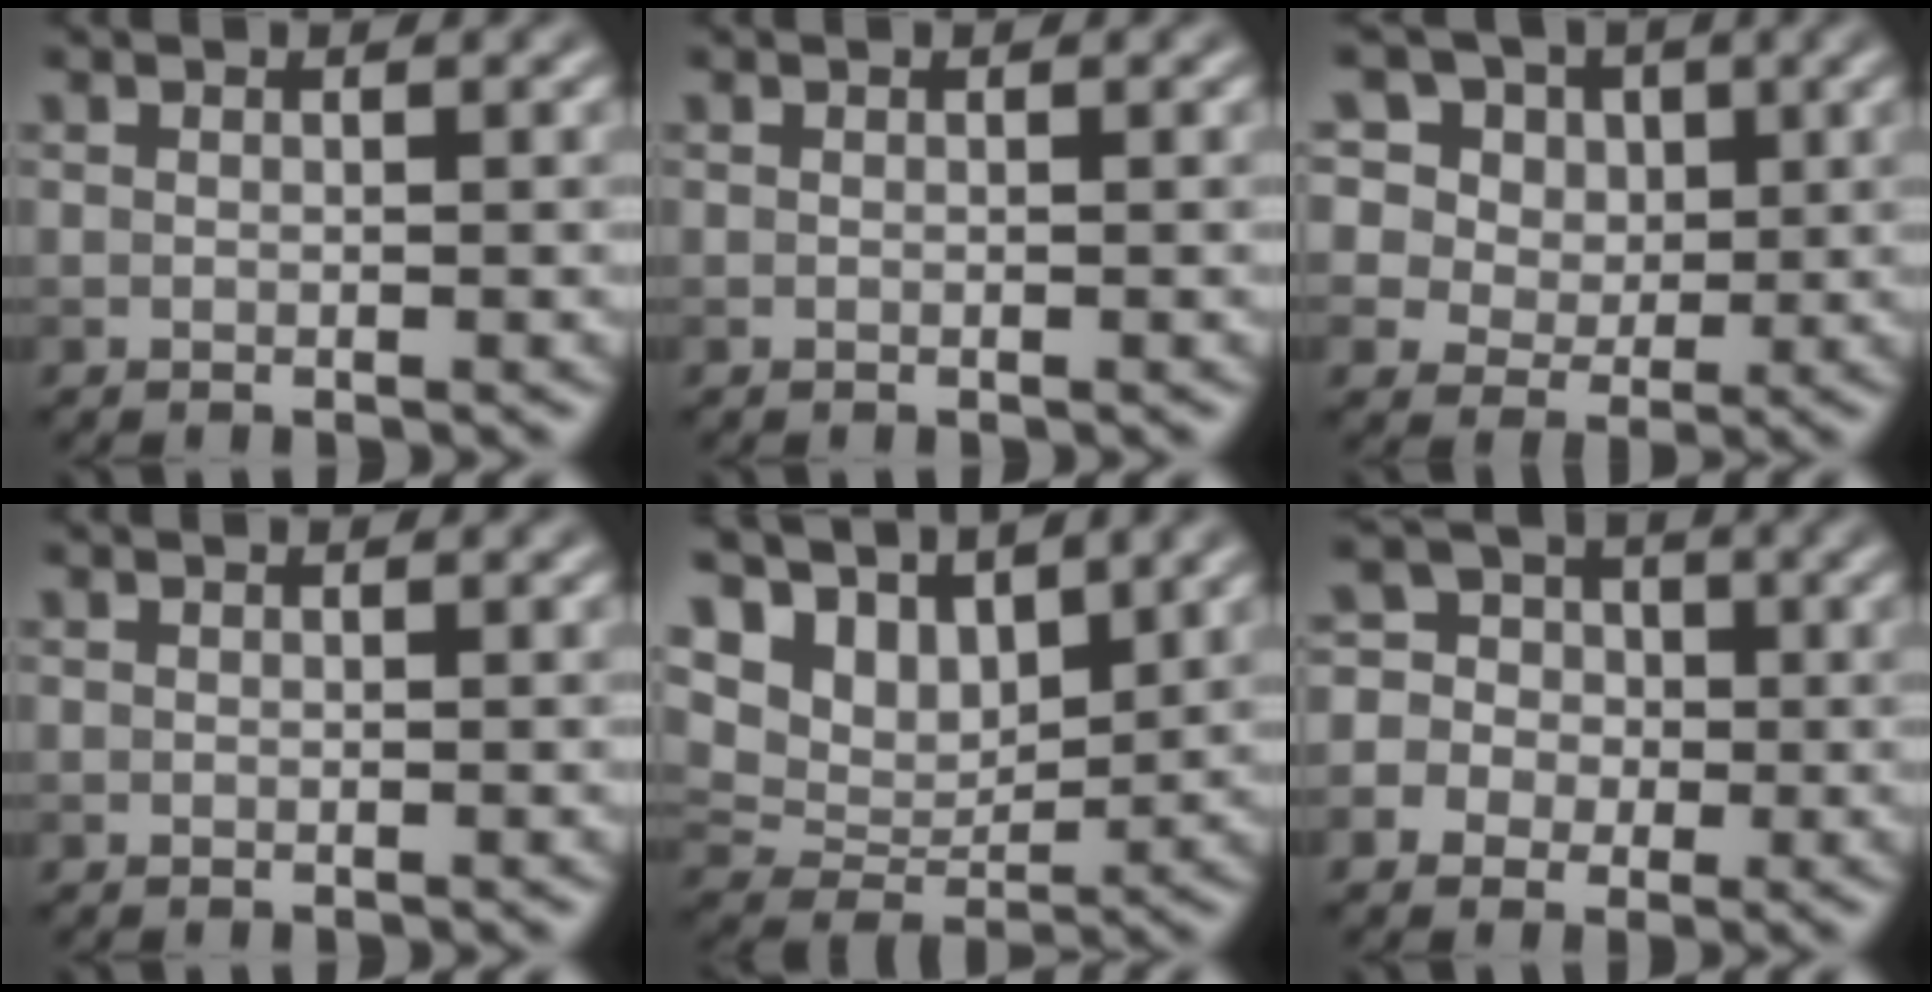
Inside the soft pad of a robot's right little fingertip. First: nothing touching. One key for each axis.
{"total": 0.0}
{"total": 15.6, "fx": 8.7, "fy": 10.6, "fz": 7.3, "tx": -0.184, "ty": 0.054, "tz": 0.132}
{"total": 0.0}
{"total": 6.9, "fx": 4.5, "fy": 4.2, "fz": 3.3, "tx": -0.073, "ty": 0.000, "tz": 0.070}
{"total": 6.3, "fx": -1.6, "fy": 5.9, "fz": 1.3, "tx": -0.017, "ty": 0.020, "tz": -0.057}